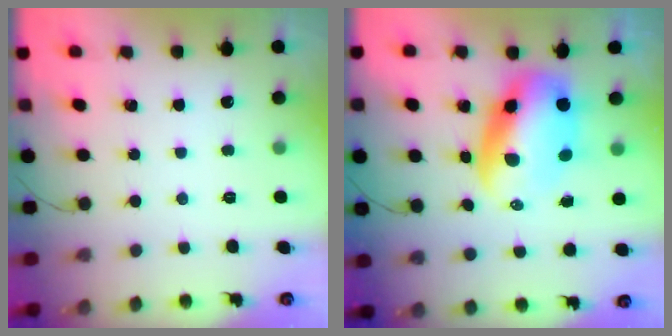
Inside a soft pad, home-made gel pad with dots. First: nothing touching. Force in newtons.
{"total": 11.2, "press": 10.8, "slide": 3.0}